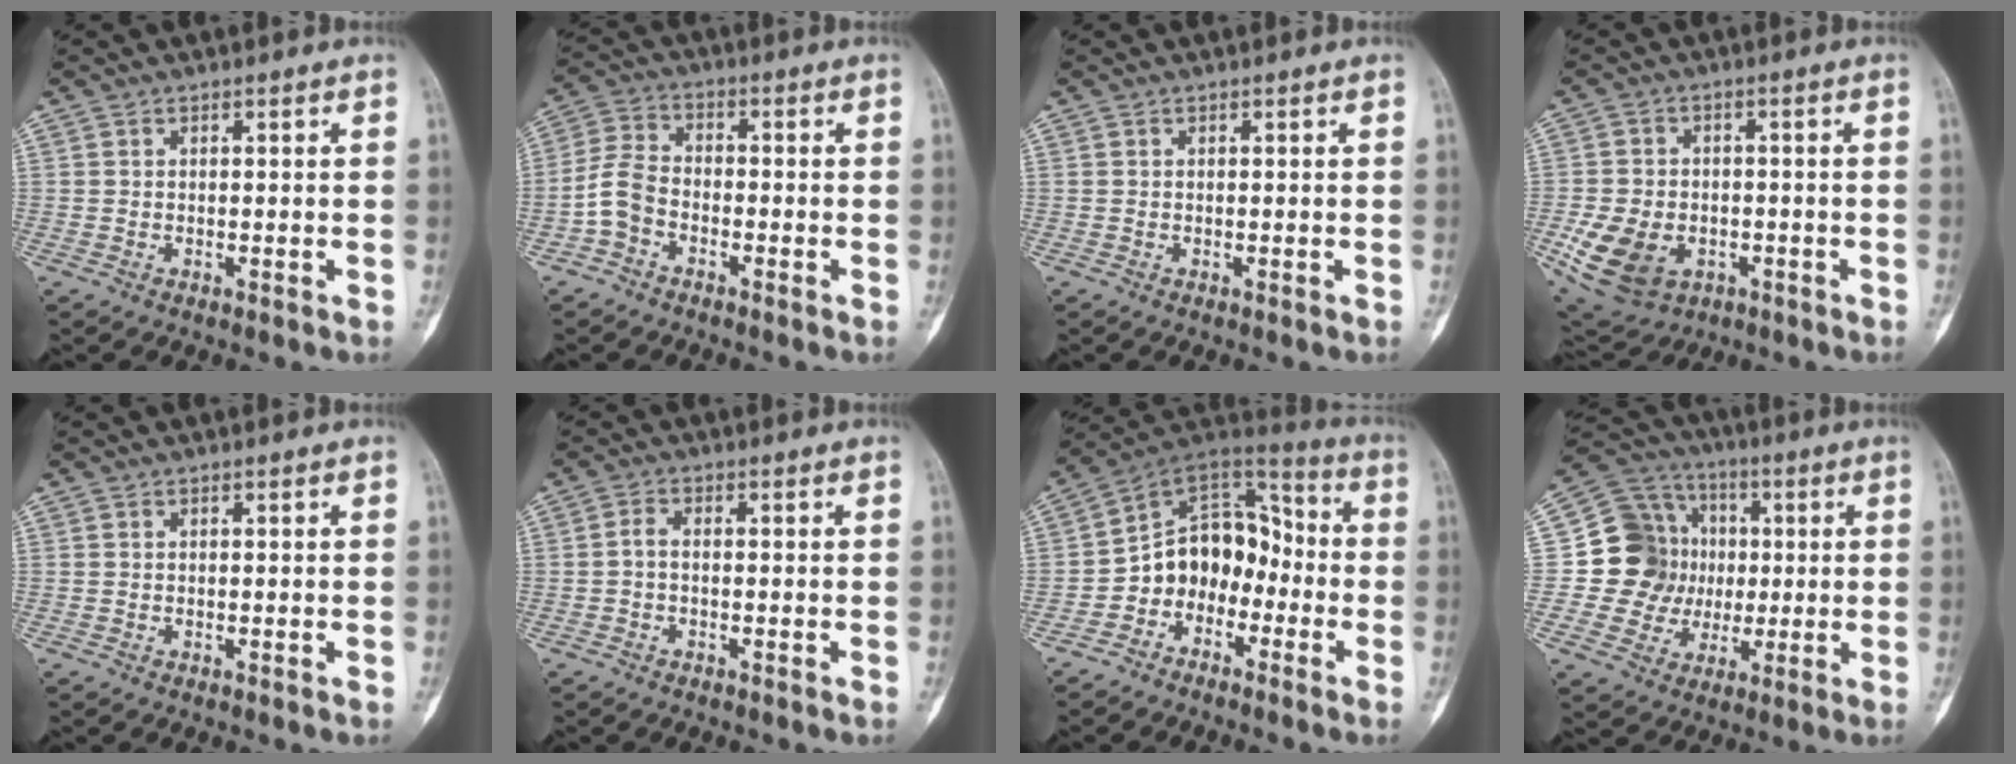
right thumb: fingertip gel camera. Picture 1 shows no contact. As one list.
[{"total": 5.9, "force": [-2.6, 4.0, 3.5], "torque": [-0.067, 0.024, -0.063]}, {"total": 0.0}, {"total": 12.6, "force": [-4.2, 9.2, 7.6], "torque": [-0.144, 0.010, -0.058]}, {"total": 0.0}, {"total": 1.7, "force": [-0.4, 0.9, 1.4], "torque": [-0.027, 0.007, -0.013]}, {"total": 12.6, "force": [-4.0, 9.9, 6.8], "torque": [-0.061, 0.087, -0.085]}, {"total": 14.1, "force": [0.6, 13.2, 4.9], "torque": [-0.039, 0.021, 0.015]}]